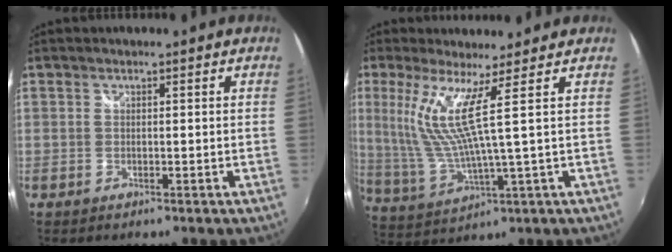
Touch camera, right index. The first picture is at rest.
{"total": 8.3, "force": [3.3, -1.0, 7.5], "torque": [-0.152, -0.018, 0.077]}